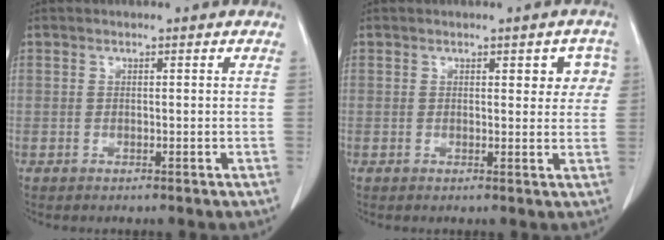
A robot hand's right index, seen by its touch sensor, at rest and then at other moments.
{"total": 3.6, "force": [1.3, 1.8, 2.9], "torque": [-0.019, 0.008, 0.011]}